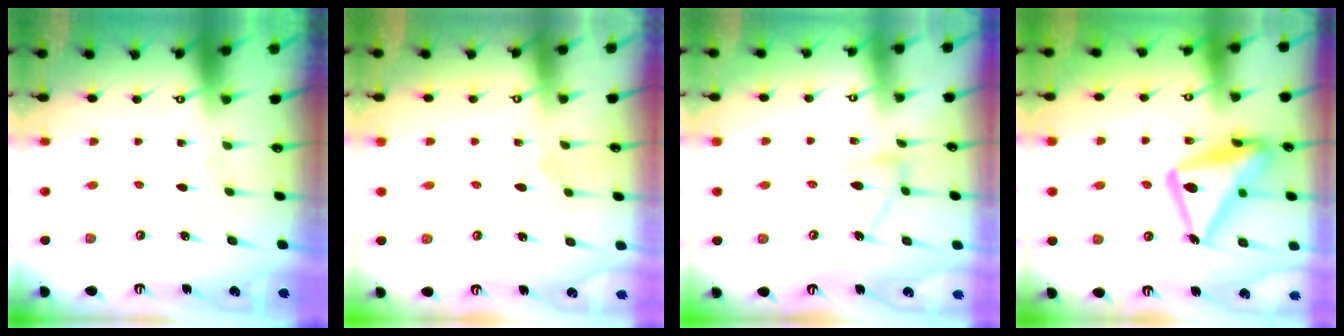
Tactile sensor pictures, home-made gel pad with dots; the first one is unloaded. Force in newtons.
{"total": 7.5, "press": 7.5, "slide": 0.4}
{"total": 9.2, "press": 9.2, "slide": 0.6}
{"total": 20.9, "press": 20.8, "slide": 1.7}